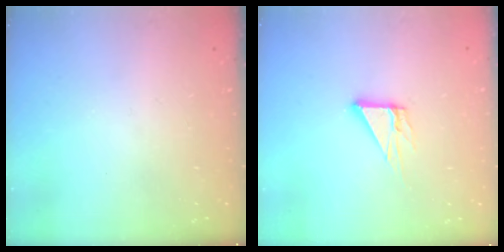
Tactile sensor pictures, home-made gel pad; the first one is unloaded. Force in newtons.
{"total": 5.5, "press": 5.5, "slide": 0.3}